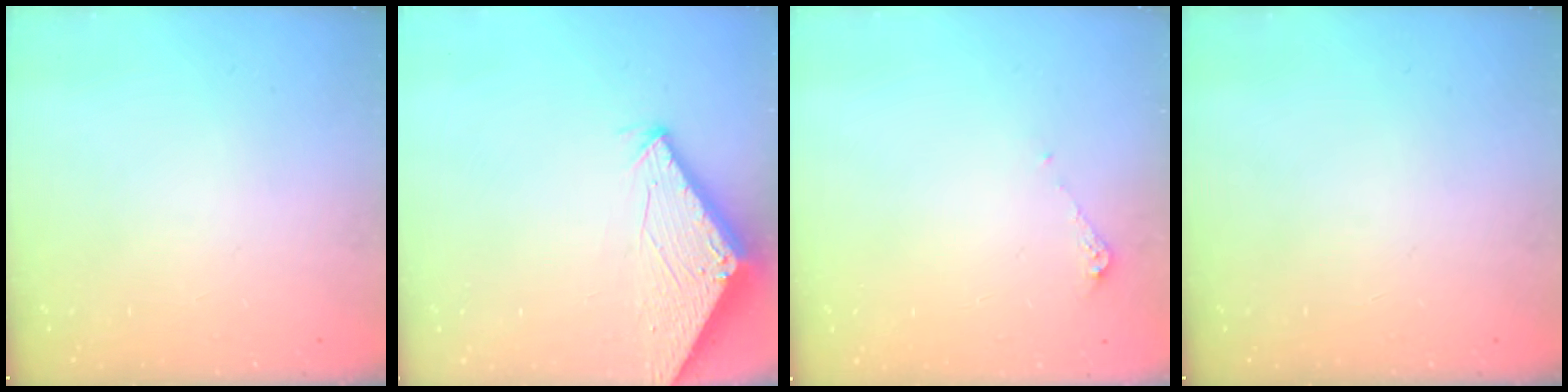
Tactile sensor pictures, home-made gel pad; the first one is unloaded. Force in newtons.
{"total": 2.8, "press": 2.8, "slide": 0.2}
{"total": 4.3, "press": 4.2, "slide": 0.5}
{"total": 0.0}